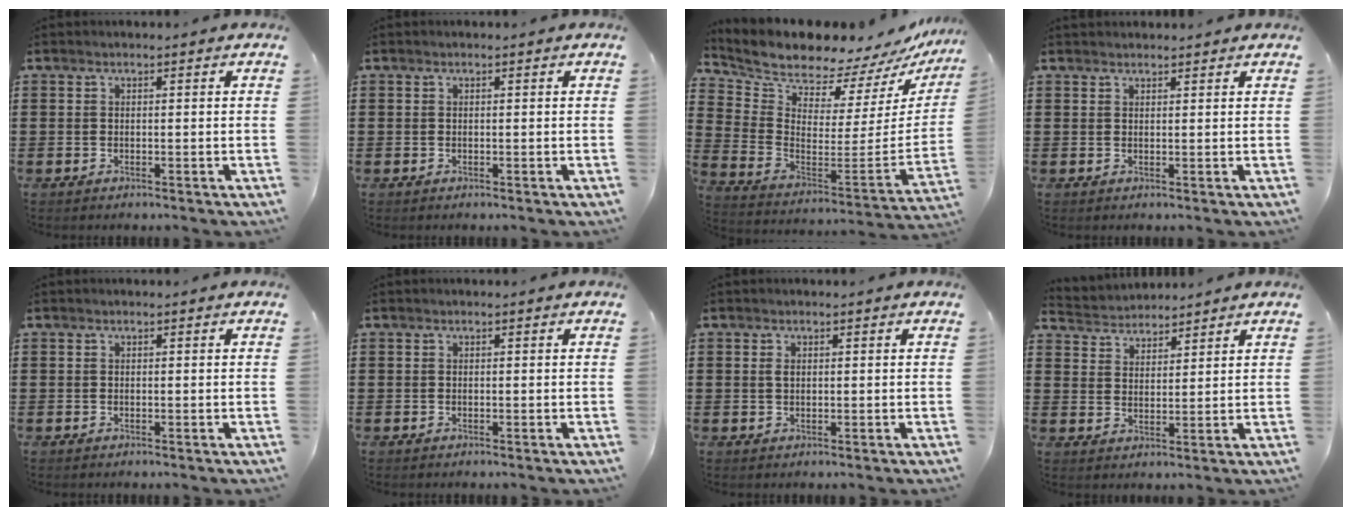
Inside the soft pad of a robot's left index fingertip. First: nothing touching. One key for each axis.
{"total": 0.0}
{"total": 8.0, "fx": 7.9, "fy": 1.3, "fz": 0.4, "tx": -0.058, "ty": -0.083, "tz": 0.132}
{"total": 1.3, "fx": 1.3, "fy": 0.2, "fz": 0.0, "tx": -0.002, "ty": 0.000, "tz": 0.025}
{"total": 0.0}
{"total": 0.0}
{"total": 1.0, "fx": 0.3, "fy": 0.6, "fz": 0.8, "tx": -0.018, "ty": 0.004, "tz": 0.005}
{"total": 3.5, "fx": 3.3, "fy": 0.9, "fz": -0.6, "tx": -0.006, "ty": -0.012, "tz": 0.060}